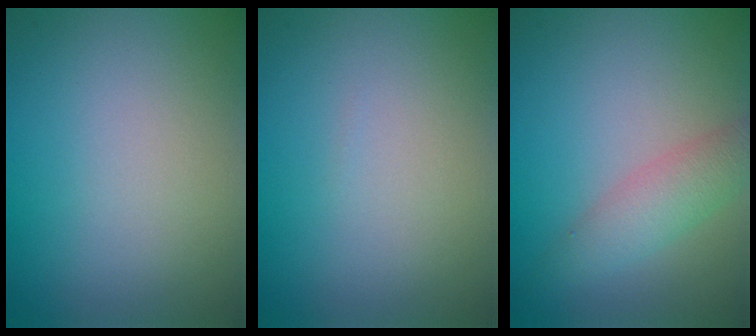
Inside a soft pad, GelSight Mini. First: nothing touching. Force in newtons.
{"total": 0.0}
{"total": 3.0, "press": 3.0, "slide": 0.1}